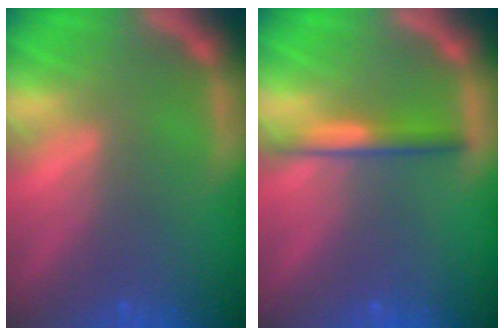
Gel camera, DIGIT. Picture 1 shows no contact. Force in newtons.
{"total": 2.4}